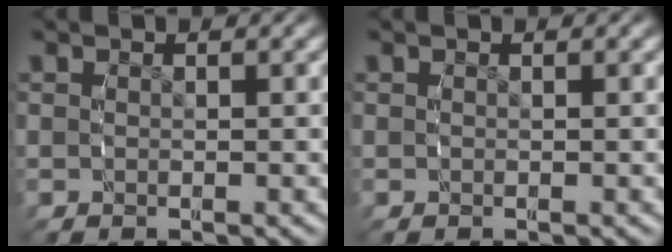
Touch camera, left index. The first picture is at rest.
{"total": 0.0}